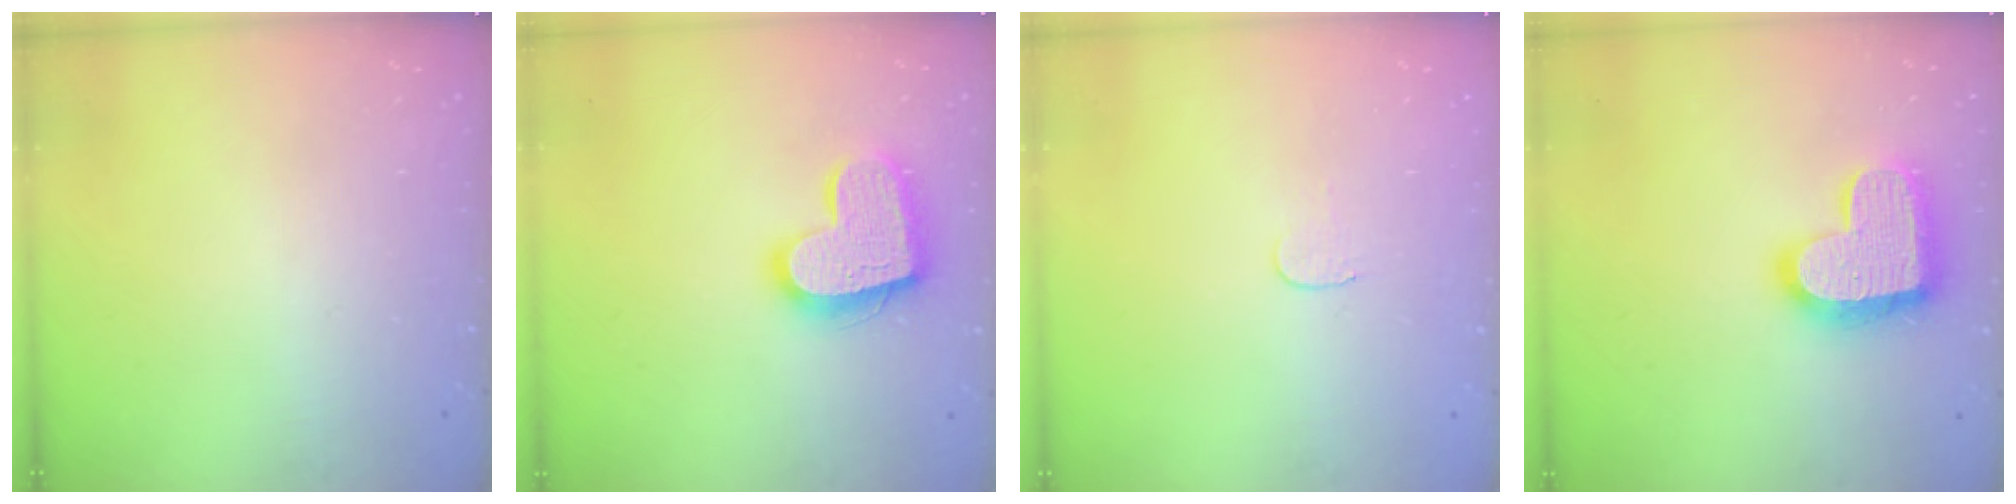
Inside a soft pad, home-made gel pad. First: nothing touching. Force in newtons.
{"total": 16.7, "press": 16.7, "slide": 1.1}
{"total": 3.3, "press": 3.3, "slide": 0.4}
{"total": 17.7, "press": 17.7, "slide": 1.2}